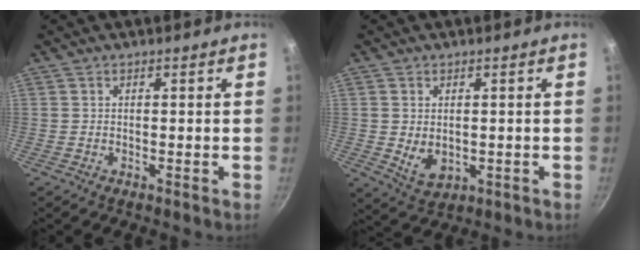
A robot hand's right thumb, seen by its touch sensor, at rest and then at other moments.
{"total": 5.4, "force": [-0.1, 3.8, 3.8], "torque": [-0.062, -0.013, 0.012]}